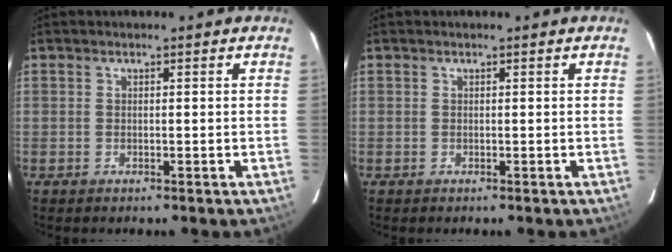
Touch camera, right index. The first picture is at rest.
{"total": 0.0}